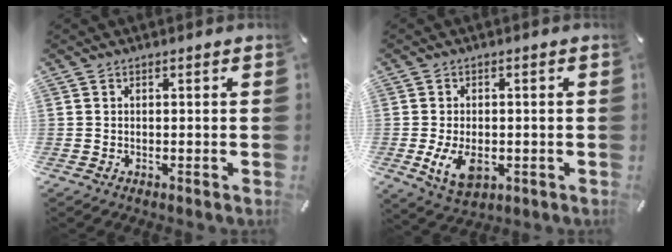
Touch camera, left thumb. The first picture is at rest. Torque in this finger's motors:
{"motor_torque": [0.93, 2.45, 0.86, 0.08, 0.11]}